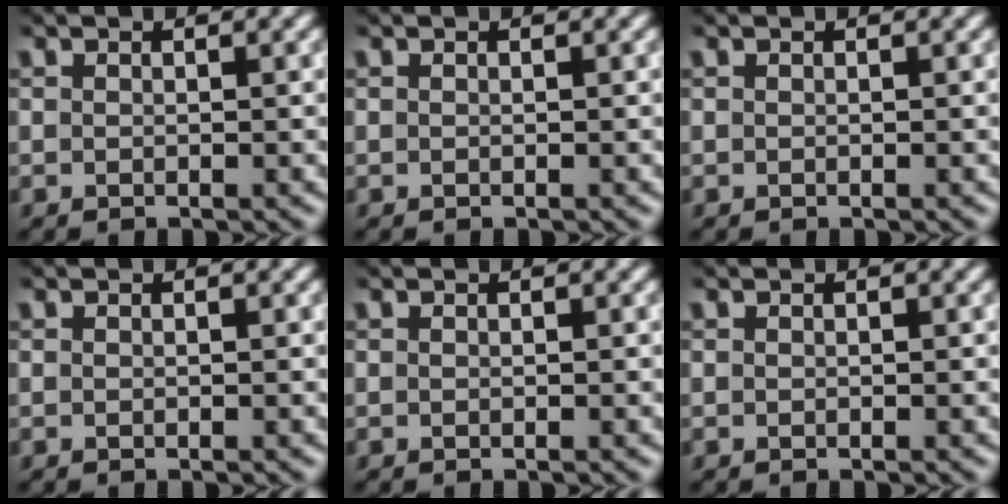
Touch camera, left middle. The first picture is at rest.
{"total": 0.0}
{"total": 0.0}
{"total": 0.0}
{"total": 0.0}
{"total": 0.0}